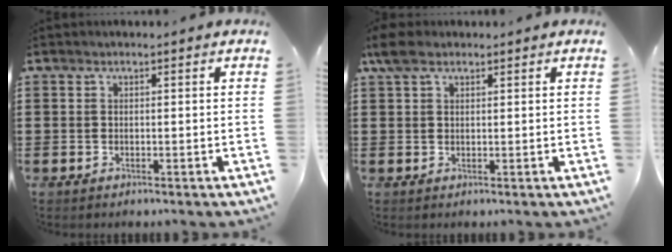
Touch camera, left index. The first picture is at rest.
{"total": 3.7, "force": [2.0, 2.0, 2.4], "torque": [-0.060, 0.007, 0.034]}